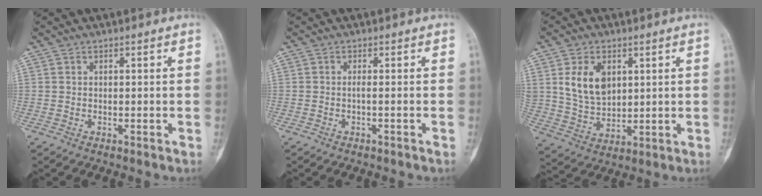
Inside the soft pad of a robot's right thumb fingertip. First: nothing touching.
{"total": 0.5, "force": [-0.2, -0.1, 0.5], "torque": [-0.010, 0.001, -0.006]}
{"total": 9.9, "force": [3.2, 6.6, 6.6], "torque": [-0.104, -0.016, 0.074]}